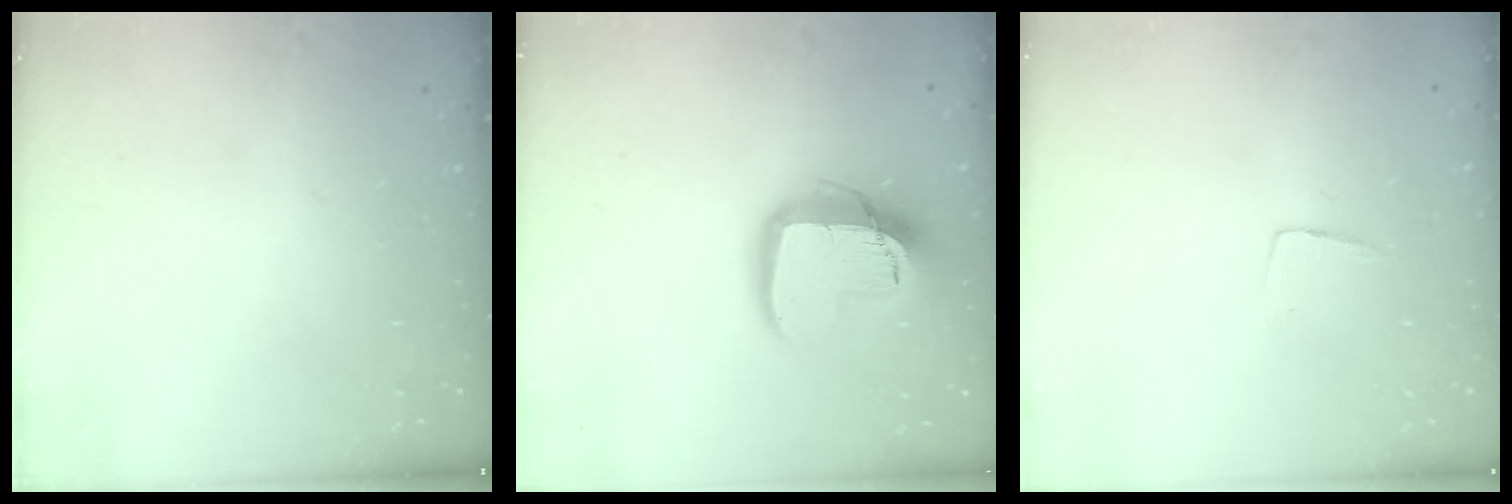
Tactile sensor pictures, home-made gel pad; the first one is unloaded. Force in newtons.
{"total": 15.3, "press": 15.2, "slide": 1.2}
{"total": 3.7, "press": 3.7, "slide": 0.2}